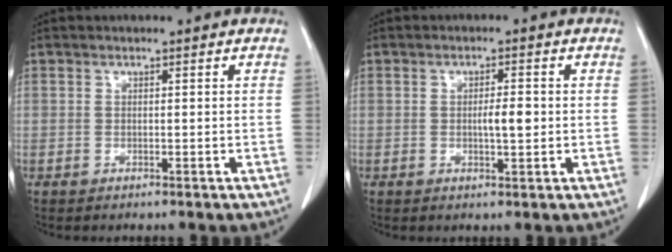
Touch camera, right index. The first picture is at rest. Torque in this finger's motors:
{"motor_torque": [0.38, -0.17, 0.25, 0.06]}